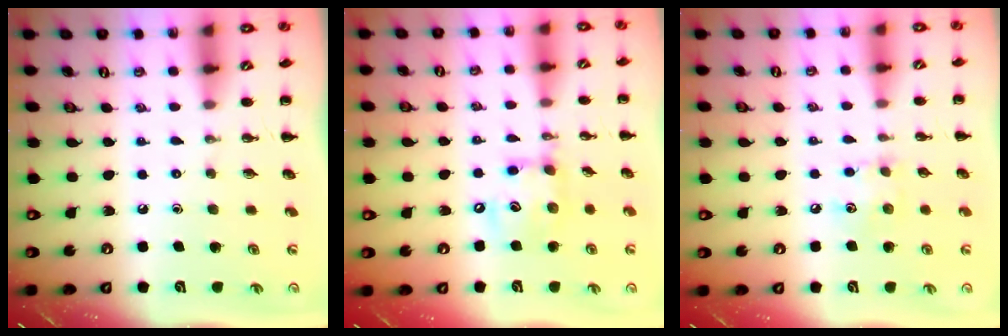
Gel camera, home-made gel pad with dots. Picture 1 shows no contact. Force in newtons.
{"total": 11.1, "press": 11.0, "slide": 1.3}
{"total": 6.0, "press": 5.8, "slide": 1.4}